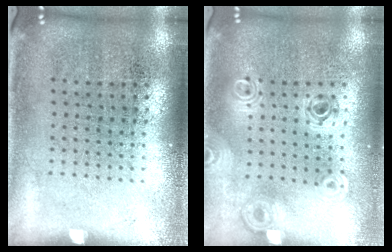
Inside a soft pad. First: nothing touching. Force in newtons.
{"total": 0.8, "press": 0.8, "slide": 0.2}